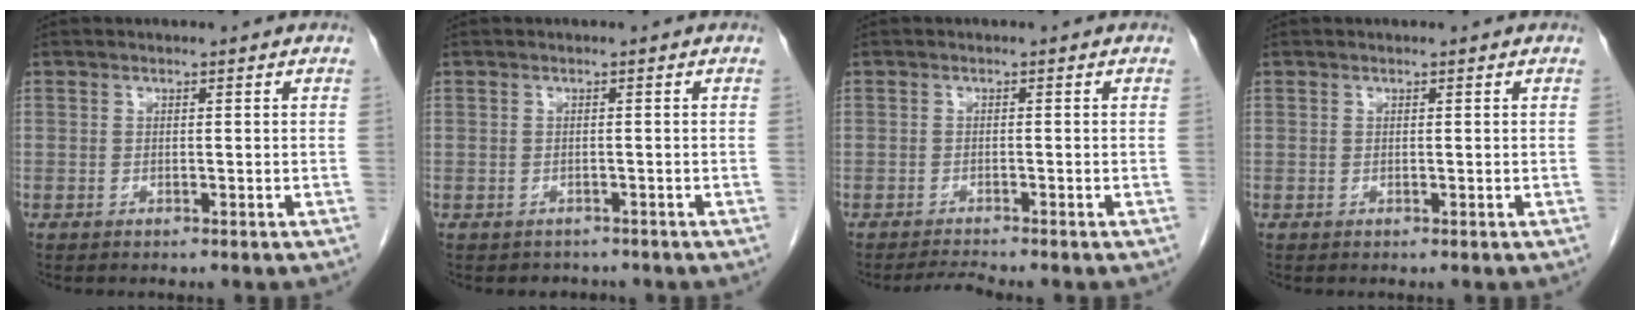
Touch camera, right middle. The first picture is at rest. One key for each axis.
{"total": 1.9, "fx": -1.6, "fy": 1.0, "fz": -0.3, "tx": -0.003, "ty": 0.000, "tz": -0.026}
{"total": 1.9, "fx": -1.8, "fy": -0.8, "fz": 0.1, "tx": -0.009, "ty": -0.014, "tz": -0.031}
{"total": 0.0}